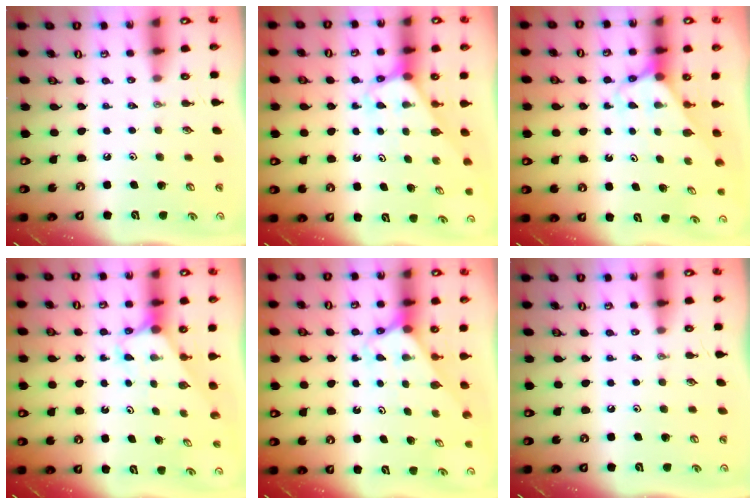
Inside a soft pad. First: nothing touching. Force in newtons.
{"total": 3.2, "press": 3.2, "slide": 0.2}
{"total": 2.9, "press": 2.9, "slide": 0.2}
{"total": 4.1, "press": 4.0, "slide": 0.4}
{"total": 2.6, "press": 2.6, "slide": 0.2}
{"total": 0.0}